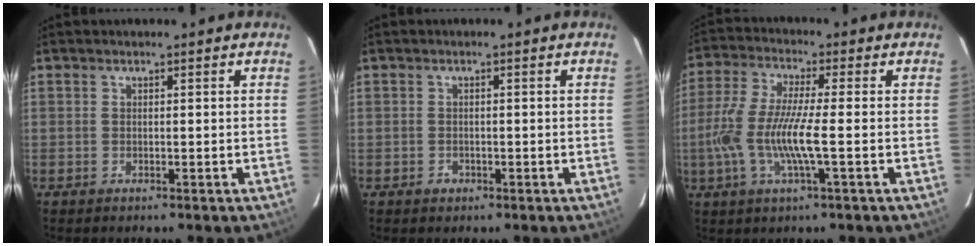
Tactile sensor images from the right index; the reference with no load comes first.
{"total": 1.6, "force": [-0.7, 1.5, 0.2], "torque": [-0.003, 0.003, -0.008]}
{"total": 11.2, "force": [-2.4, 1.2, 10.9], "torque": [-0.228, -0.006, -0.048]}